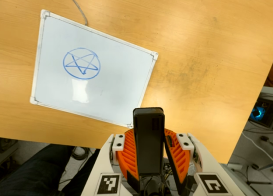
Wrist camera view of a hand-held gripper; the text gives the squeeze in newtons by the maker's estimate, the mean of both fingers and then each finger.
{"total": 6.4, "left": 5.9, "right": 7.0}